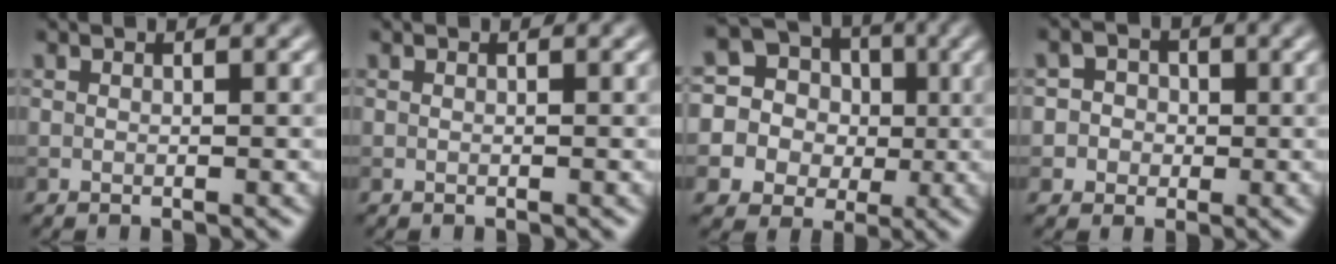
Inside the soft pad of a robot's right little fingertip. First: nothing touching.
{"total": 0.0}
{"total": 13.0, "force": [2.3, 12.0, 4.2], "torque": [-0.138, 0.030, 0.023]}
{"total": 3.5, "force": [0.2, 3.4, 0.8], "torque": [0.011, 0.016, -0.010]}